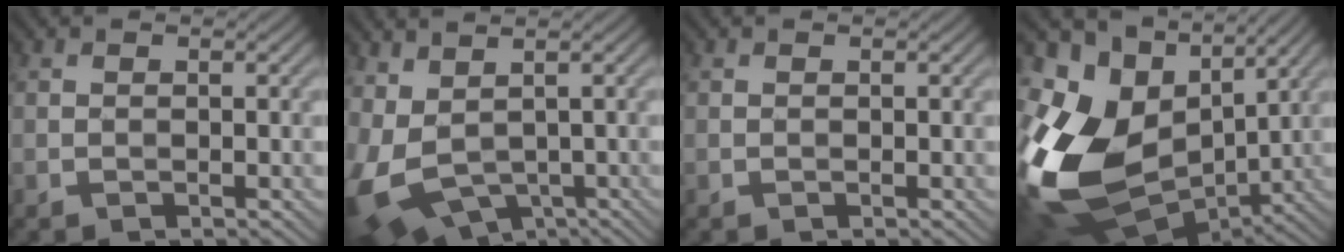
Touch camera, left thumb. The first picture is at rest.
{"total": 10.6, "force": [-0.1, 6.6, 8.3], "torque": [-0.222, -0.045, 0.028]}
{"total": 0.0}
{"total": 18.9, "force": [-0.3, 13.2, 13.5], "torque": [-0.324, -0.030, 0.015]}